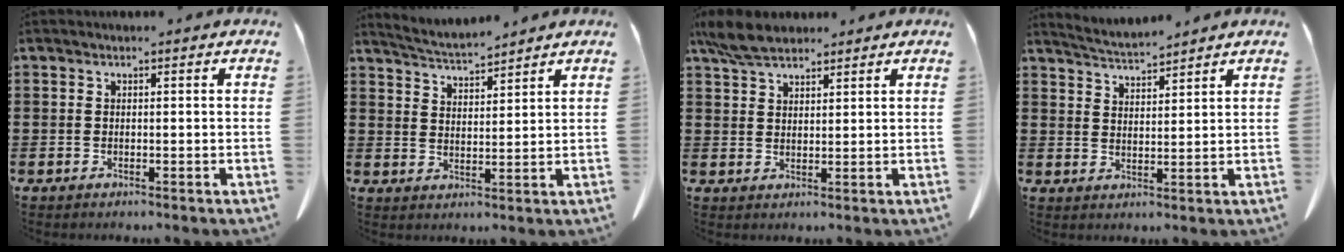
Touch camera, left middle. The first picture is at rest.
{"total": 4.2, "force": [4.2, -0.2, 0.8], "torque": [-0.028, -0.024, 0.073]}
{"total": 5.3, "force": [4.3, 1.8, 2.4], "torque": [-0.058, -0.001, 0.082]}
{"total": 3.8, "force": [3.7, -0.4, 0.6], "torque": [-0.023, -0.018, 0.067]}